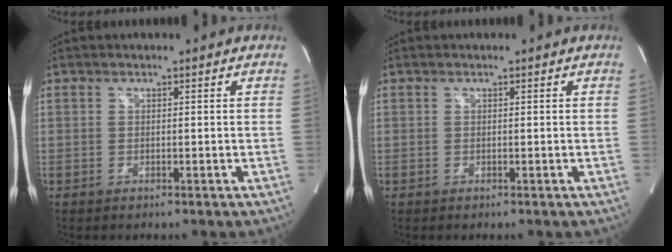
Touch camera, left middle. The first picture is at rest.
{"total": 0.0}